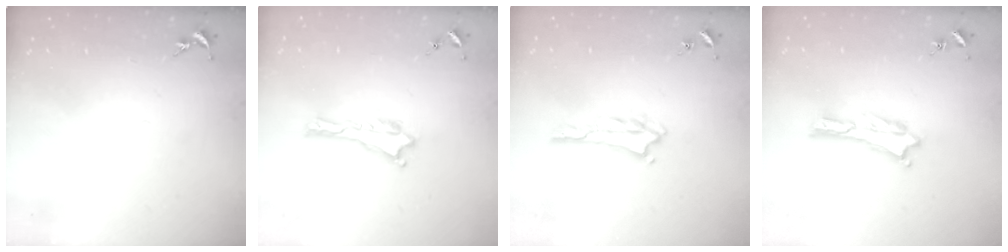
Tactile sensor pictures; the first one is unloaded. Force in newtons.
{"total": 0.0}
{"total": 2.1, "press": 2.1, "slide": 0.3}
{"total": 0.0}